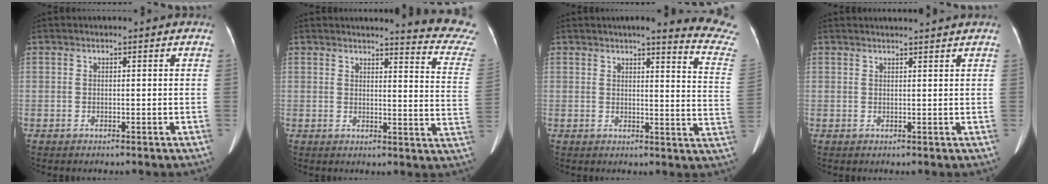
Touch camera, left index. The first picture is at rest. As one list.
[{"total": 12.0, "force": [11.7, -0.9, 2.7], "torque": [-0.022, -0.110, 0.102]}, {"total": 13.3, "force": [12.5, -0.8, 4.5], "torque": [-0.043, -0.095, 0.114]}, {"total": 3.8, "force": [3.6, -0.5, 1.2], "torque": [-0.017, 0.013, 0.043]}]